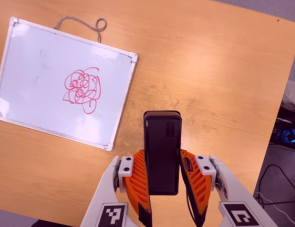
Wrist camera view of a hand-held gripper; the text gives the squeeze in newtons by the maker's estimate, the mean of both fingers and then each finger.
{"total": 3.9, "left": 2.6, "right": 5.2}